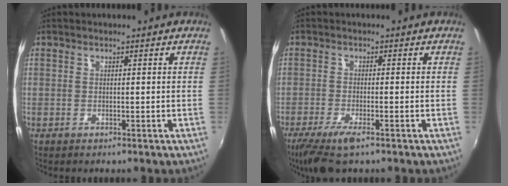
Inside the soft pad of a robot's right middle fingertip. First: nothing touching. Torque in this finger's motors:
{"motor_torque": [0.98, -0.99, 0.43, 0.11]}